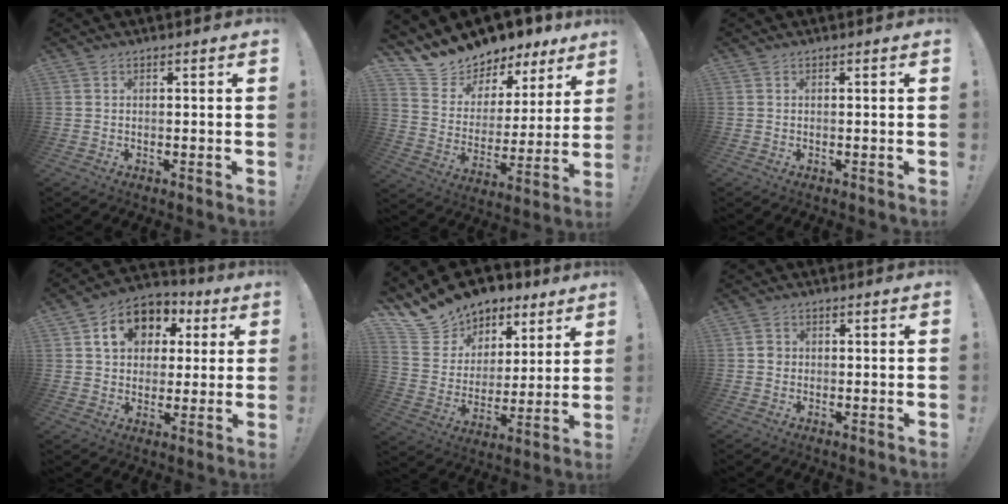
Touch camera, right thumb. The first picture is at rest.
{"total": 11.1, "force": [10.3, 4.0, 0.7], "torque": [-0.034, -0.099, 0.185]}
{"total": 0.0}
{"total": 13.5, "force": [4.7, 10.7, 6.7], "torque": [-0.100, -0.006, 0.092]}
{"total": 13.6, "force": [11.0, 7.7, 1.8], "torque": [-0.046, -0.093, 0.217]}
{"total": 2.0, "force": [-0.4, 1.8, 0.6], "torque": [-0.002, 0.002, -0.008]}